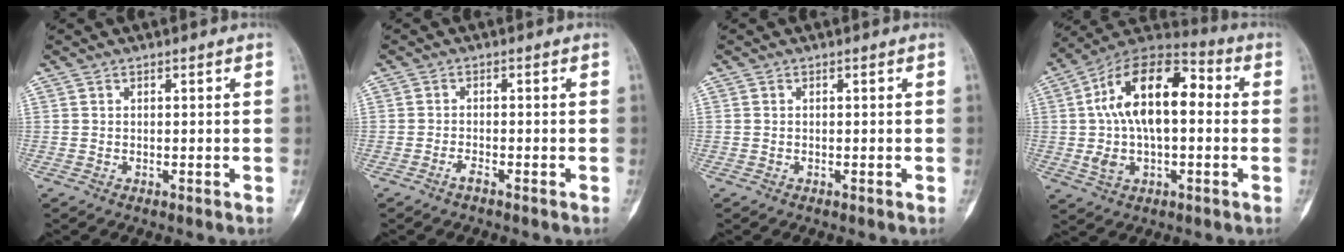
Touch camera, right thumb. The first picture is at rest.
{"total": 1.4, "force": [-1.1, 0.4, 0.7], "torque": [-0.014, 0.006, -0.023]}
{"total": 0.0}
{"total": 19.4, "force": [1.5, 10.7, 16.2], "torque": [-0.265, 0.039, 0.019]}